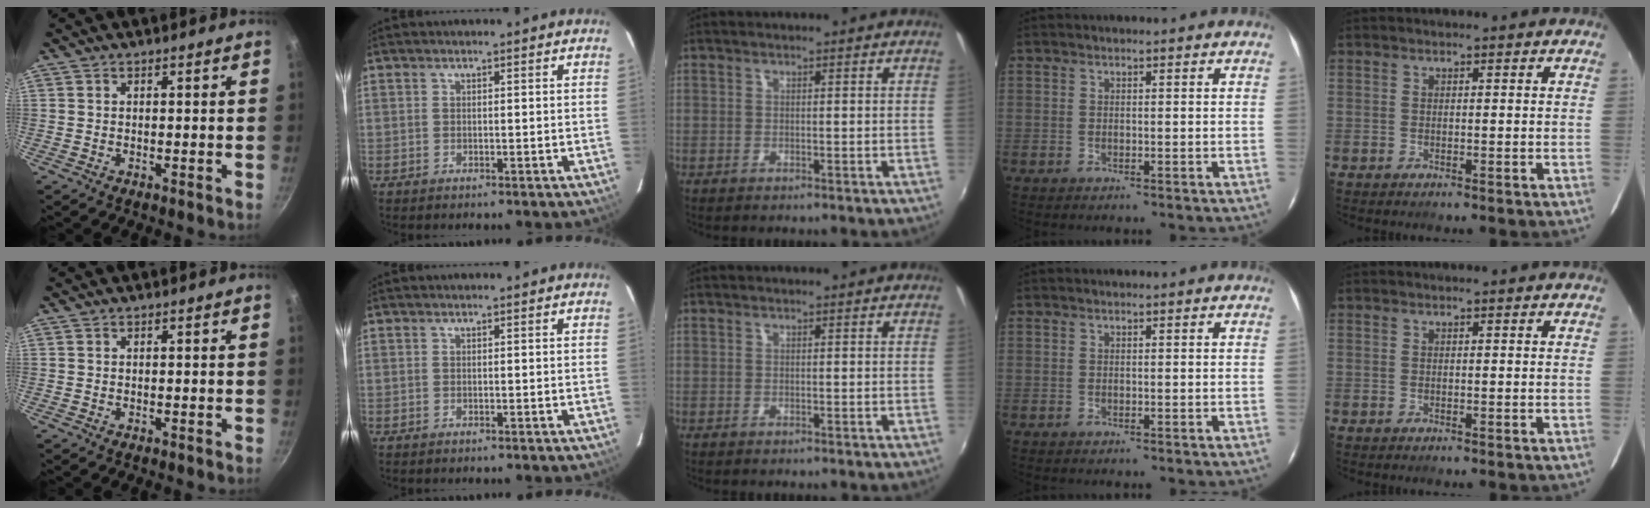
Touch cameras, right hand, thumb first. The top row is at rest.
{}